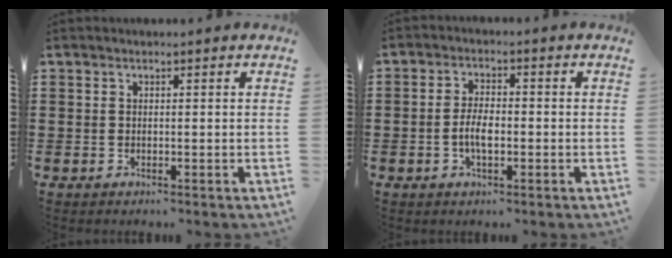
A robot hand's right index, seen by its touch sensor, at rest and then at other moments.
{"total": 4.1, "force": [-1.0, 1.6, 3.6], "torque": [-0.086, -0.002, -0.024]}